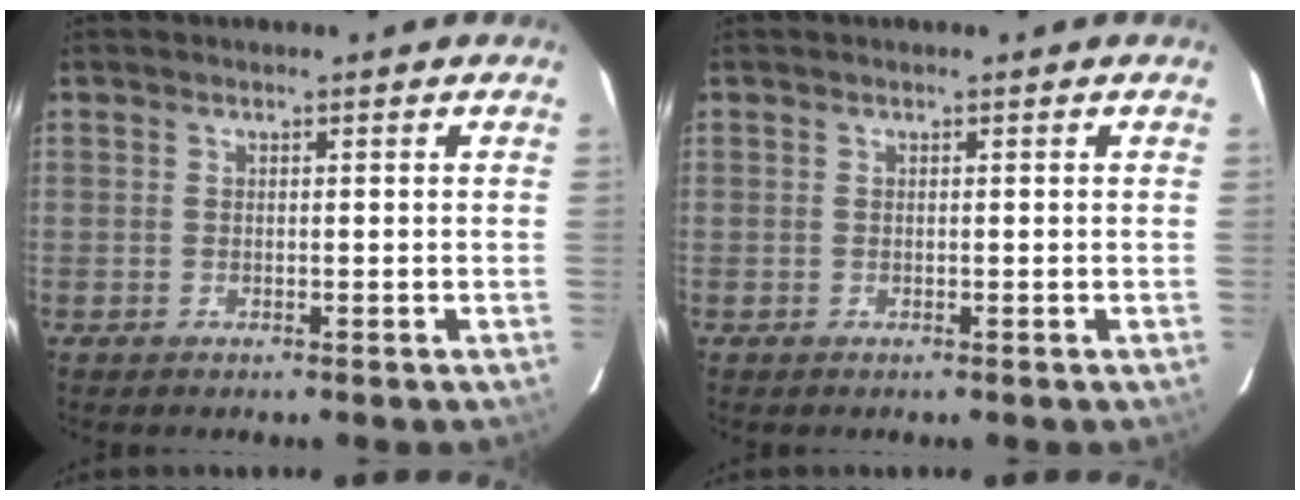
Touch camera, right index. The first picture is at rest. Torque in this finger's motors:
{"motor_torque": [0.00, 0.00, 0.00, 0.00]}